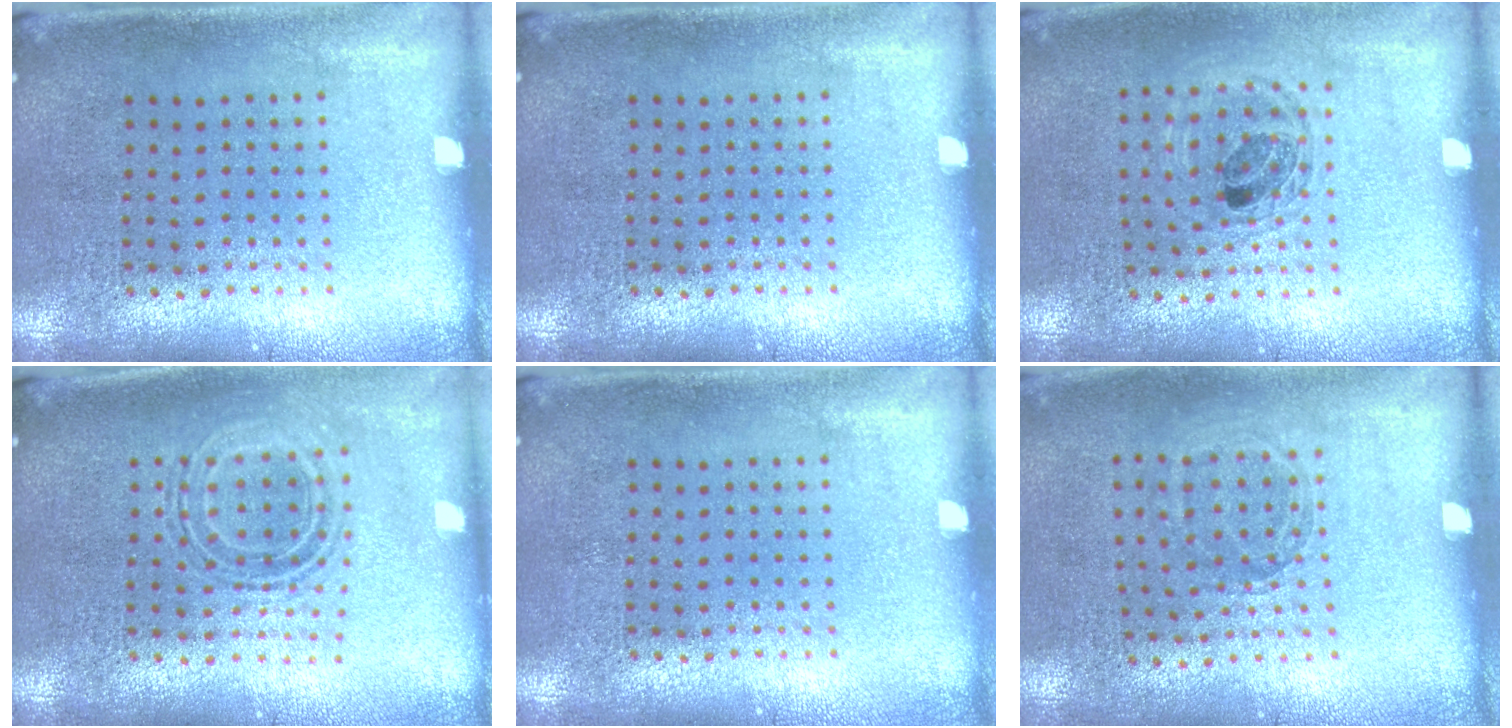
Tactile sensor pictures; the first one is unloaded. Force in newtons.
{"total": 0.0}
{"total": 1.0, "press": 1.0, "slide": 0.3}
{"total": 0.9, "press": 0.8, "slide": 0.3}
{"total": 0.0}
{"total": 0.9, "press": 0.8, "slide": 0.5}